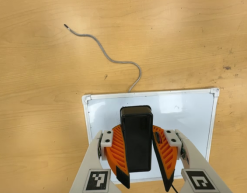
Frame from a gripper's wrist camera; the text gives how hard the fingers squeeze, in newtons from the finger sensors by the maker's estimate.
{"total": 9.6, "left": 9.3, "right": 9.8}